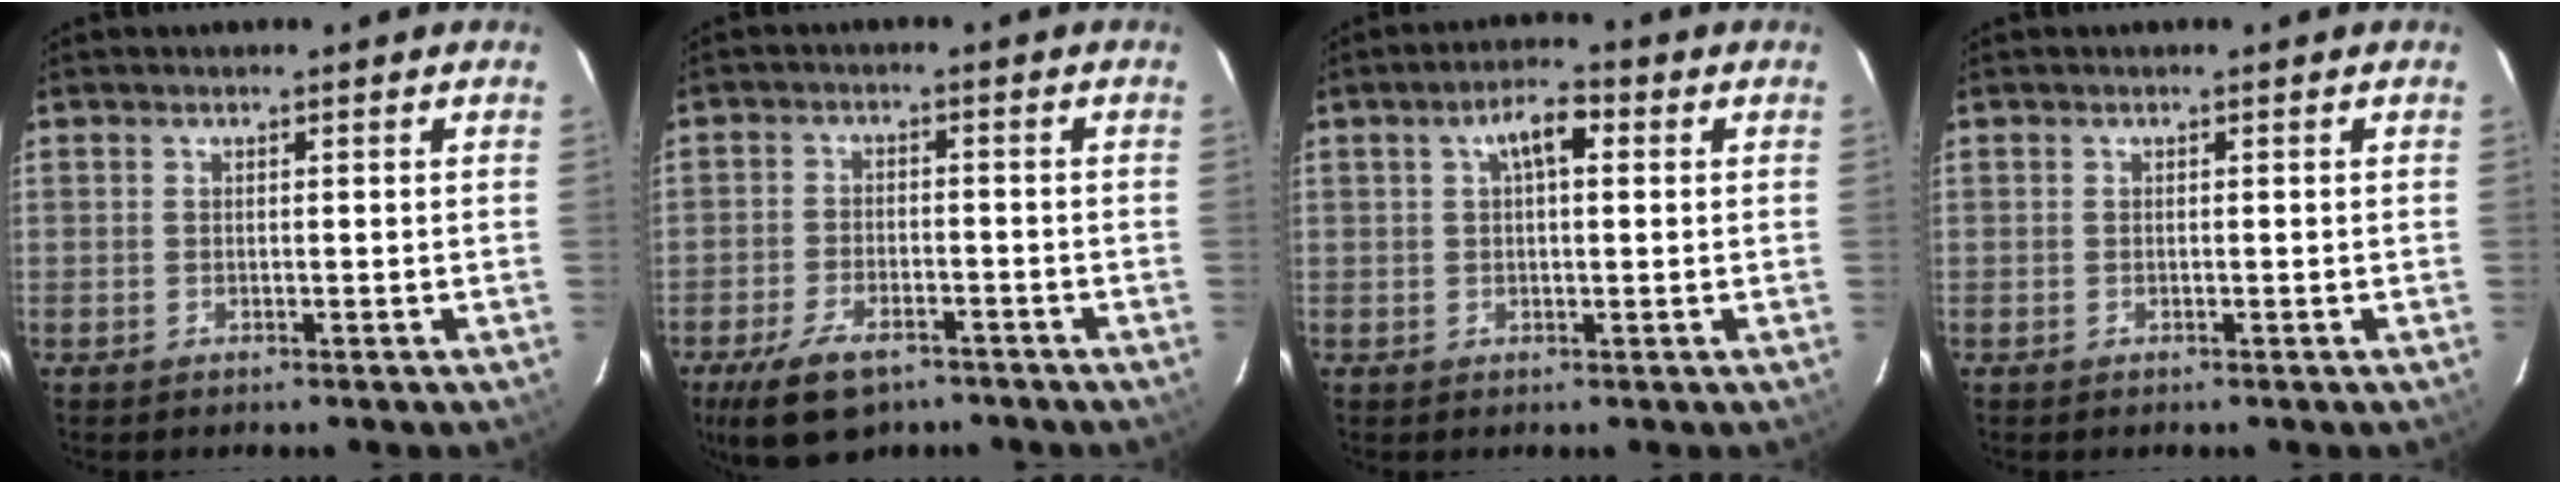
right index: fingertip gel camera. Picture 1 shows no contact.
{"total": 10.5, "force": [-7.1, 5.1, 5.9], "torque": [-0.137, -0.014, -0.119]}
{"total": 5.1, "force": [1.6, 2.1, 4.4], "torque": [-0.078, 0.018, 0.027]}
{"total": 0.0}